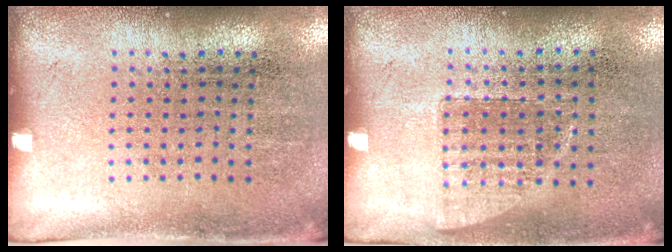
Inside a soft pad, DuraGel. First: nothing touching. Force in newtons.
{"total": 0.8, "press": 0.7, "slide": 0.3}